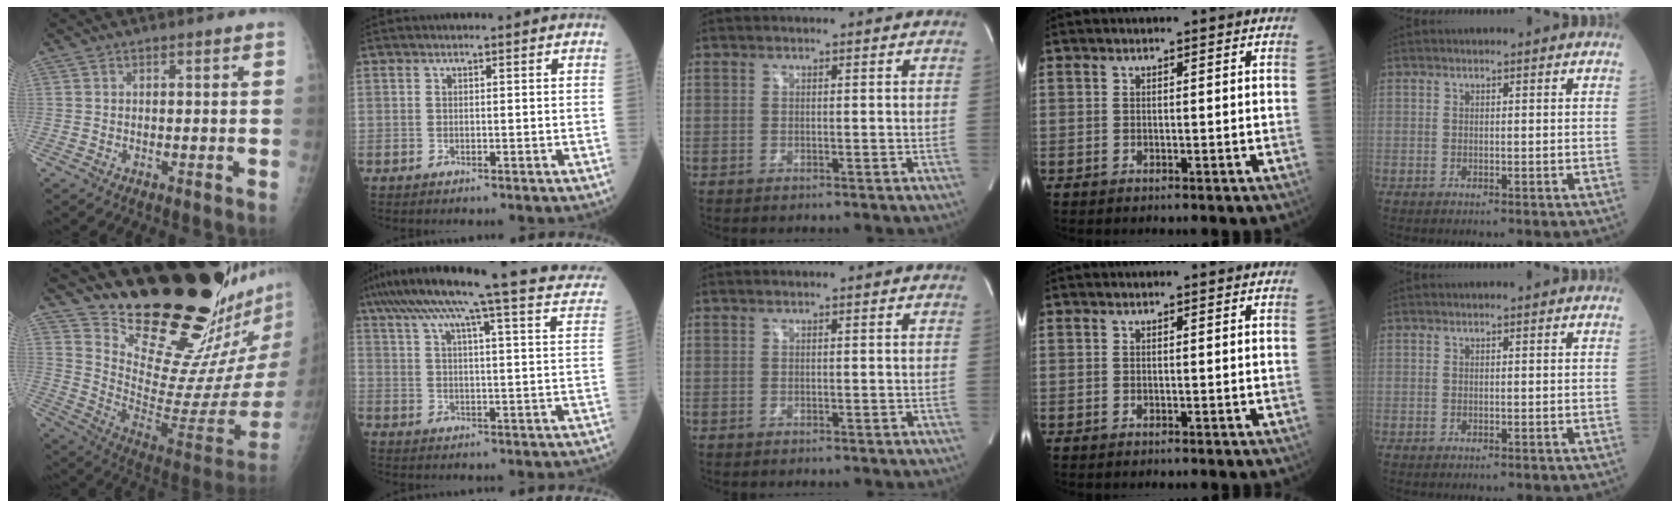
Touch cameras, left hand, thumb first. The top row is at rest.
{"thumb": {"total": 24.0, "force": [20.2, 3.9, 12.3], "torque": [-0.146, -0.190, 0.306]}, "index": {"total": 28.0, "force": [23.0, 2.0, 15.9], "torque": [-0.251, -0.004, 0.286]}}